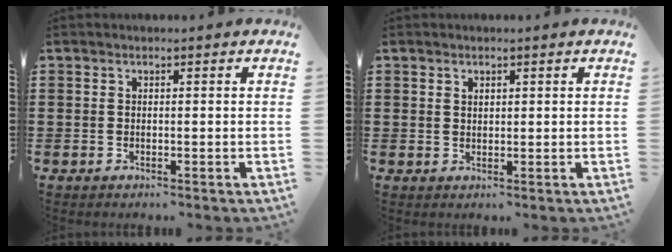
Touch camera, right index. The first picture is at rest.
{"total": 1.1, "force": [0.8, 0.7, 0.4], "torque": [-0.008, 0.003, 0.015]}